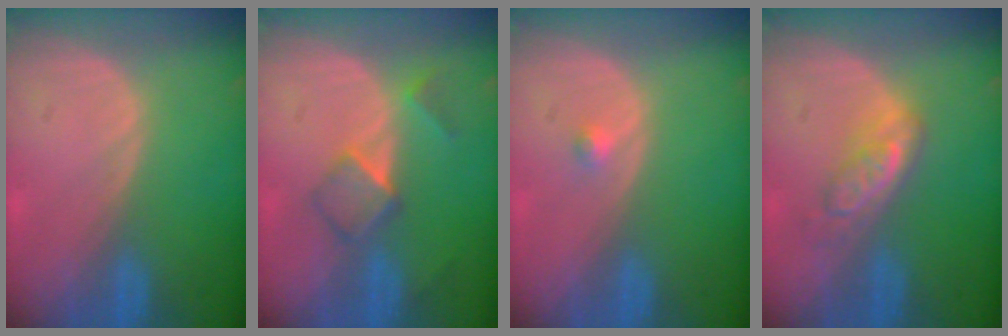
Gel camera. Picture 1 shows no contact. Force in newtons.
{"total": 5.2, "press": 4.6, "slide": 2.4}
{"total": 1.1, "press": 0.9, "slide": 0.5}
{"total": 5.0, "press": 4.6, "slide": 1.9}